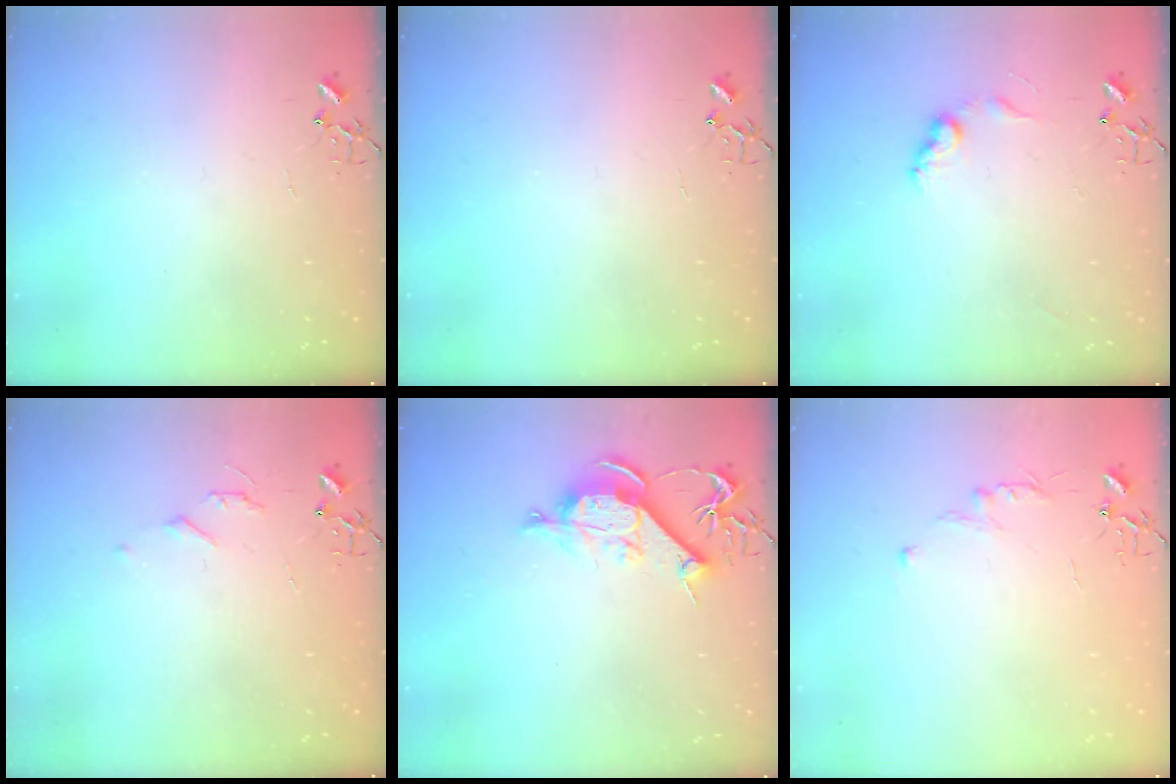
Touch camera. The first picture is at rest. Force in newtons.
{"total": 0.0}
{"total": 7.9, "press": 7.9, "slide": 0.5}
{"total": 5.0, "press": 5.0, "slide": 0.7}
{"total": 9.9, "press": 9.9, "slide": 0.6}
{"total": 5.5, "press": 5.5, "slide": 0.6}